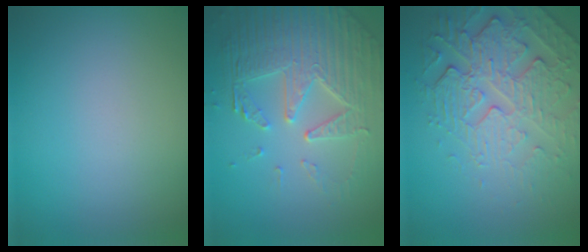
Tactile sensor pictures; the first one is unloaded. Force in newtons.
{"total": 7.1, "press": 5.3, "slide": 4.7}
{"total": 4.8, "press": 4.4, "slide": 1.9}